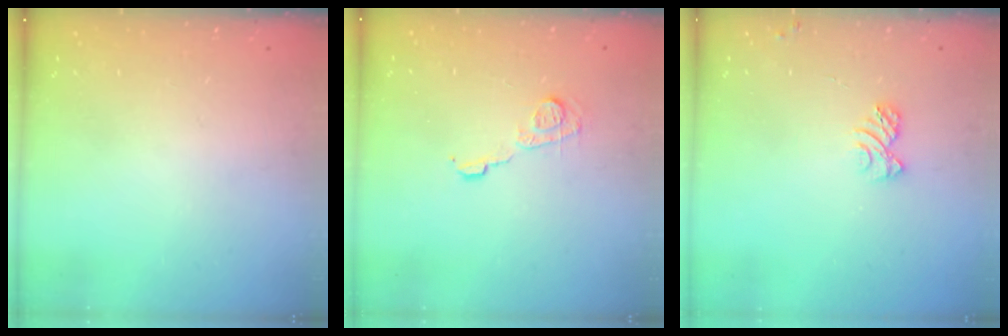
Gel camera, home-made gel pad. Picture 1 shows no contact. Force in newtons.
{"total": 7.8, "press": 7.8, "slide": 0.6}
{"total": 4.6, "press": 4.6, "slide": 0.3}